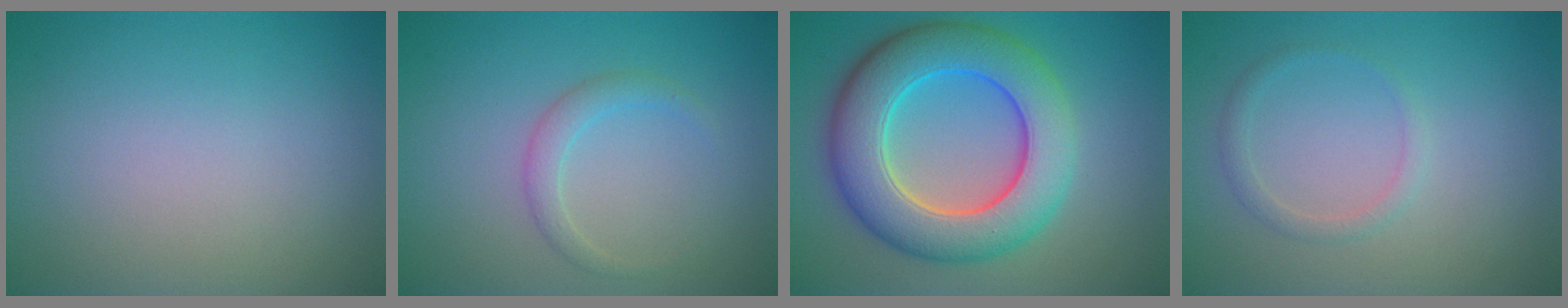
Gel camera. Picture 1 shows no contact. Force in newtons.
{"total": 1.7, "press": 1.7, "slide": 0.1}
{"total": 9.7, "press": 9.7, "slide": 0.4}
{"total": 1.4, "press": 1.4, "slide": 0.1}